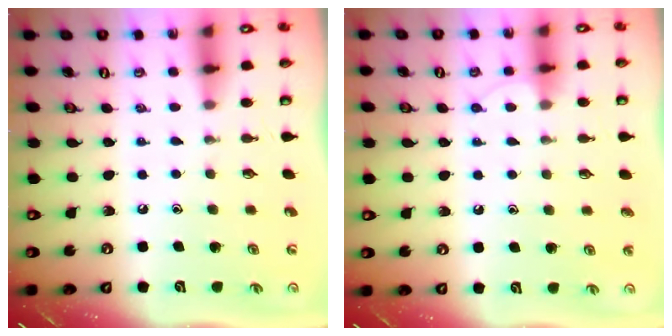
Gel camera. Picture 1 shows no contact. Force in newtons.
{"total": 4.9, "press": 4.9, "slide": 0.5}